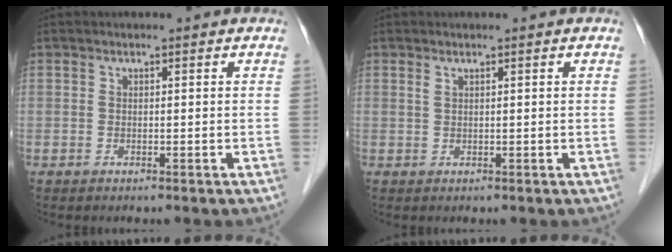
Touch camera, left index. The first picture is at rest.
{"total": 0.7, "force": [0.5, 0.1, 0.5], "torque": [-0.015, 0.002, 0.013]}